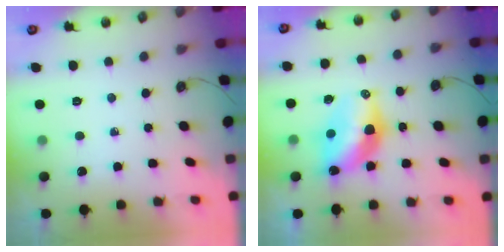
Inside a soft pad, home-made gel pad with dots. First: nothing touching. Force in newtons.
{"total": 11.3, "press": 11.3, "slide": 1.0}